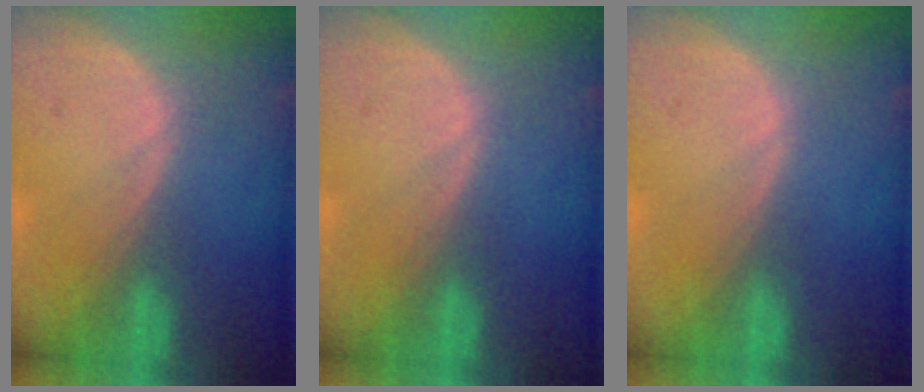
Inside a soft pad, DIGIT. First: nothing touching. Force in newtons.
{"total": 0.0}
{"total": 0.0}